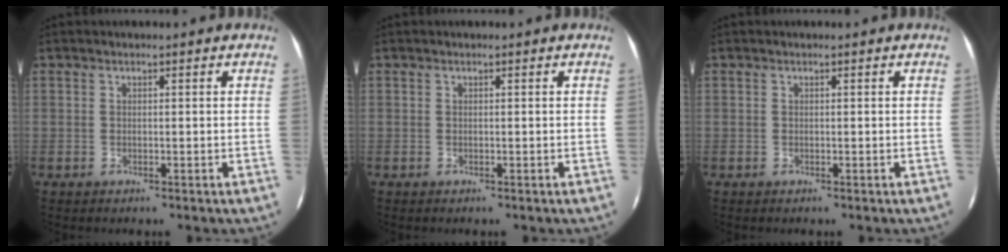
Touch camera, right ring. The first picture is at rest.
{"total": 0.0}
{"total": 0.0}